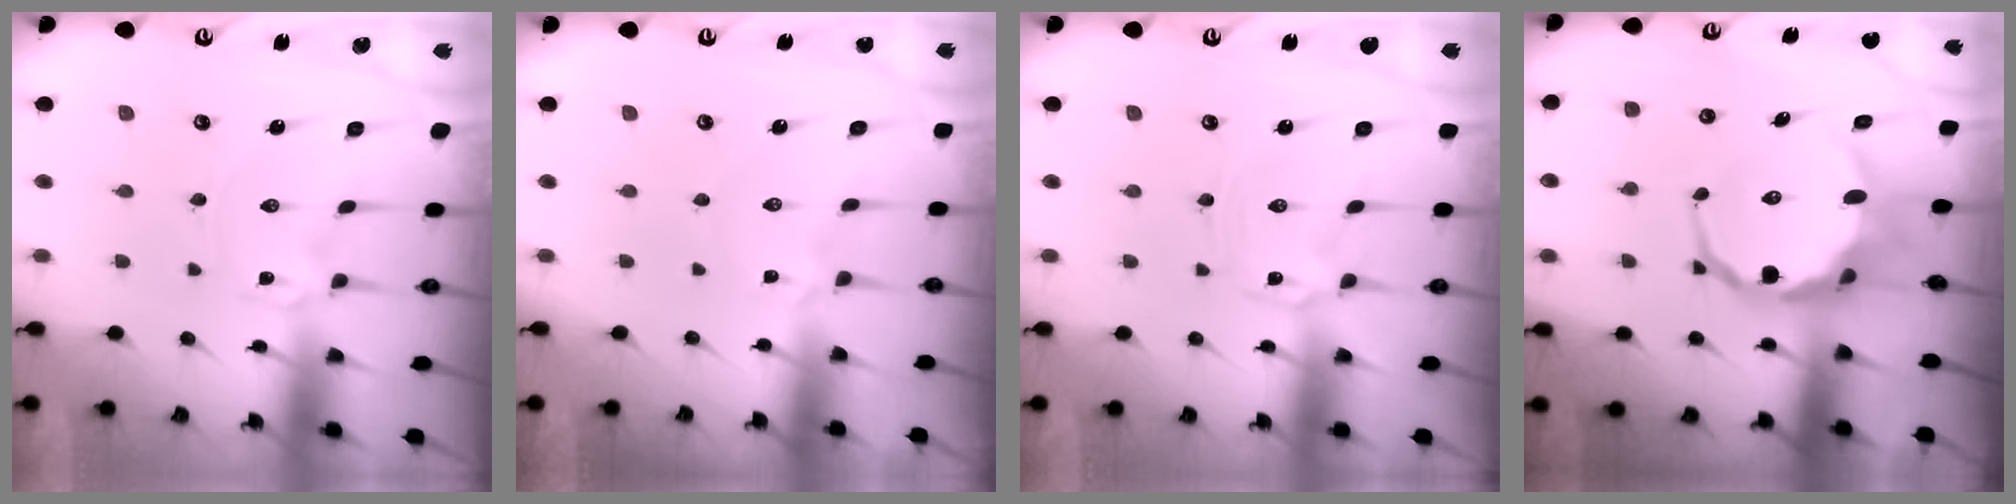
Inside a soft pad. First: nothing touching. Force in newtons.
{"total": 1.8, "press": 1.8, "slide": 0.4}
{"total": 1.0, "press": 1.0, "slide": 0.1}
{"total": 11.0, "press": 10.8, "slide": 2.4}